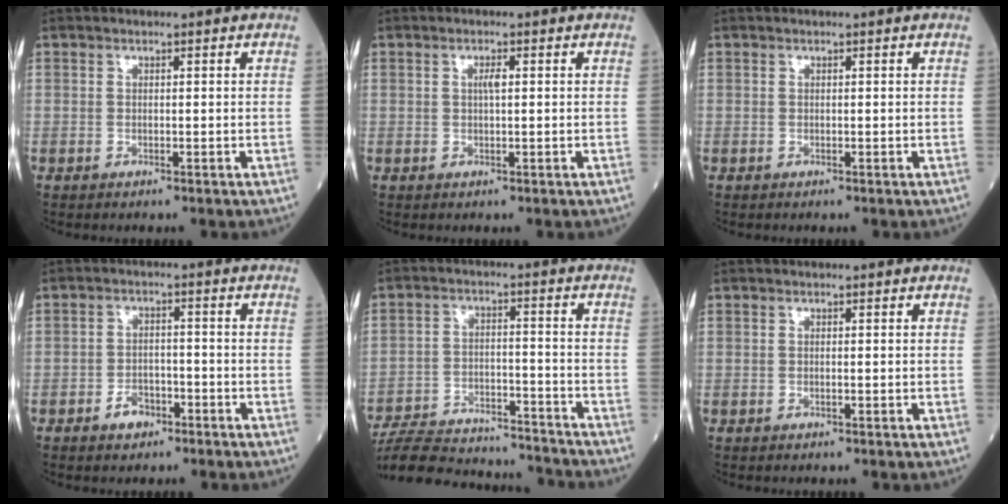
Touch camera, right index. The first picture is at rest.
{"total": 1.3, "force": [0.2, 0.1, 1.3], "torque": [-0.025, 0.002, 0.003]}
{"total": 0.0}
{"total": 3.4, "force": [-2.2, 2.0, 1.6], "torque": [-0.025, 0.006, -0.034]}
{"total": 19.8, "force": [-18.8, 3.1, 5.5], "torque": [-0.126, -0.006, -0.279]}
{"total": 0.0}